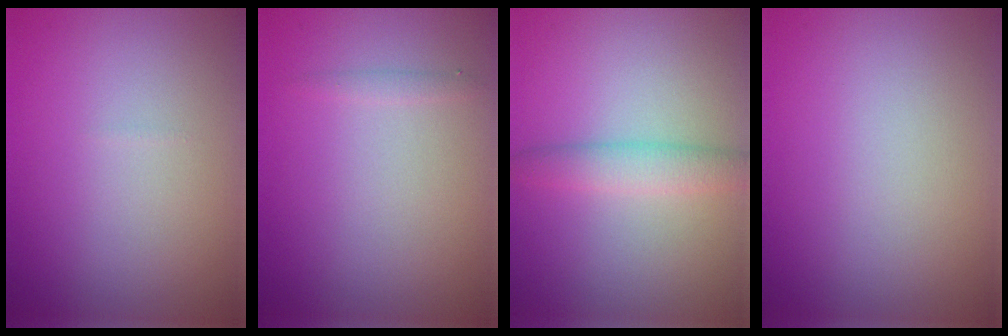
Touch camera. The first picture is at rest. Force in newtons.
{"total": 0.6, "press": 0.6, "slide": 0.0}
{"total": 2.4, "press": 2.4, "slide": 0.1}
{"total": 0.0}